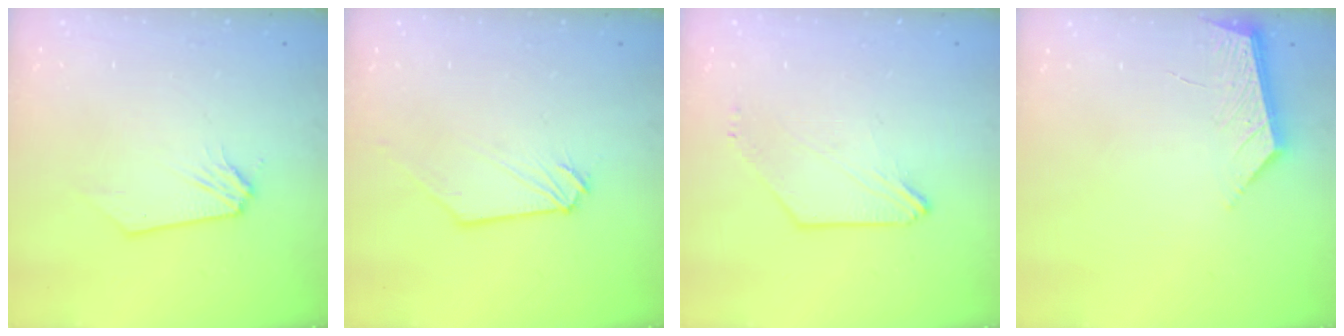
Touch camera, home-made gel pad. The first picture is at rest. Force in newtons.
{"total": 0.9, "press": 0.9, "slide": 0.2}
{"total": 2.0, "press": 2.0, "slide": 0.5}
{"total": 4.3, "press": 4.3, "slide": 0.4}